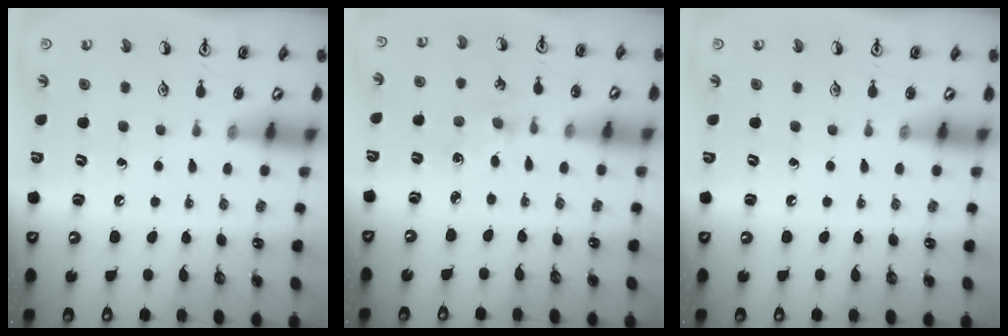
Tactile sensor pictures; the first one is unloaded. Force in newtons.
{"total": 0.8, "press": 0.8, "slide": 0.2}
{"total": 0.0}